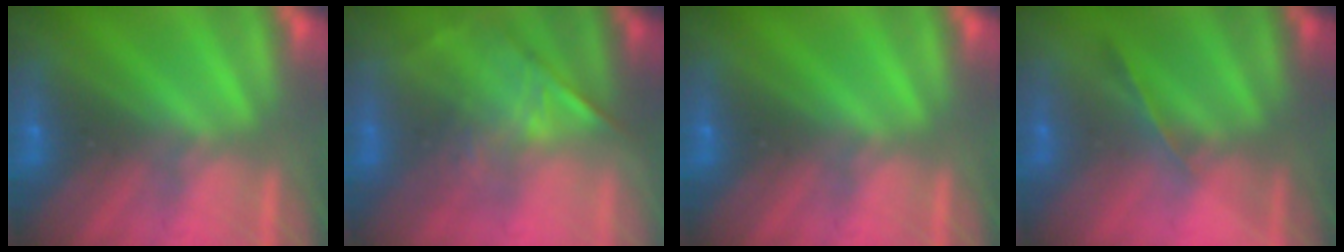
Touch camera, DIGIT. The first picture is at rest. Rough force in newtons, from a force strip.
{"total": 1.1}
{"total": 0.0}
{"total": 1.2}